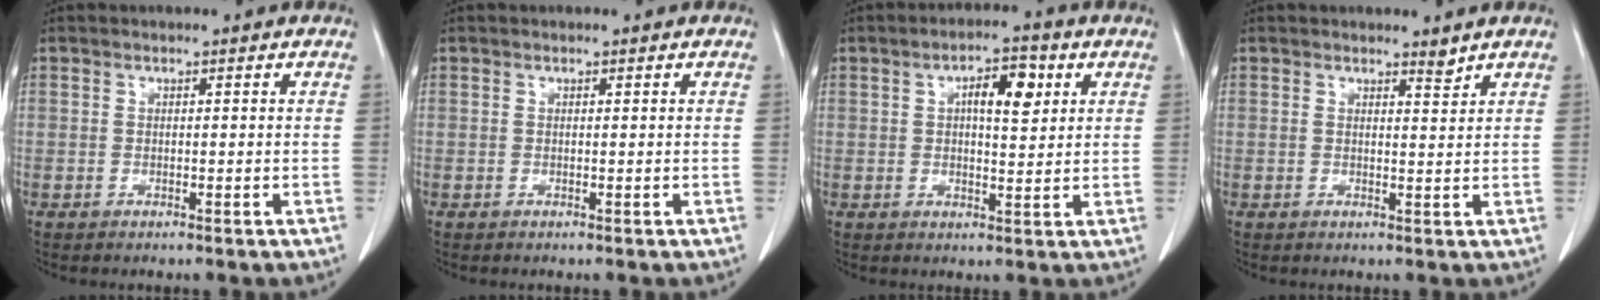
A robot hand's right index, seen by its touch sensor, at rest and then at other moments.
{"total": 0.0}
{"total": 6.2, "force": [2.1, 2.2, 5.4], "torque": [-0.086, 0.010, 0.033]}
{"total": 1.4, "force": [1.4, 0.1, 0.3], "torque": [-0.010, -0.007, 0.025]}